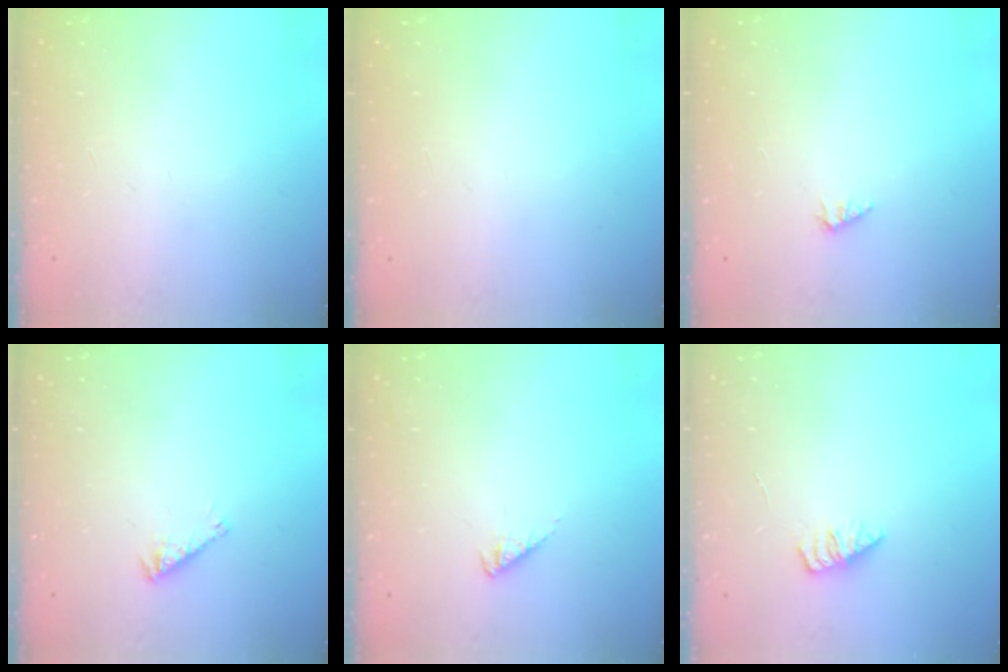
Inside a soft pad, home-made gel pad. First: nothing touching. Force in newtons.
{"total": 0.0}
{"total": 1.1, "press": 1.1, "slide": 0.1}
{"total": 2.5, "press": 2.5, "slide": 0.5}
{"total": 3.0, "press": 2.9, "slide": 0.5}
{"total": 2.2, "press": 2.1, "slide": 0.3}